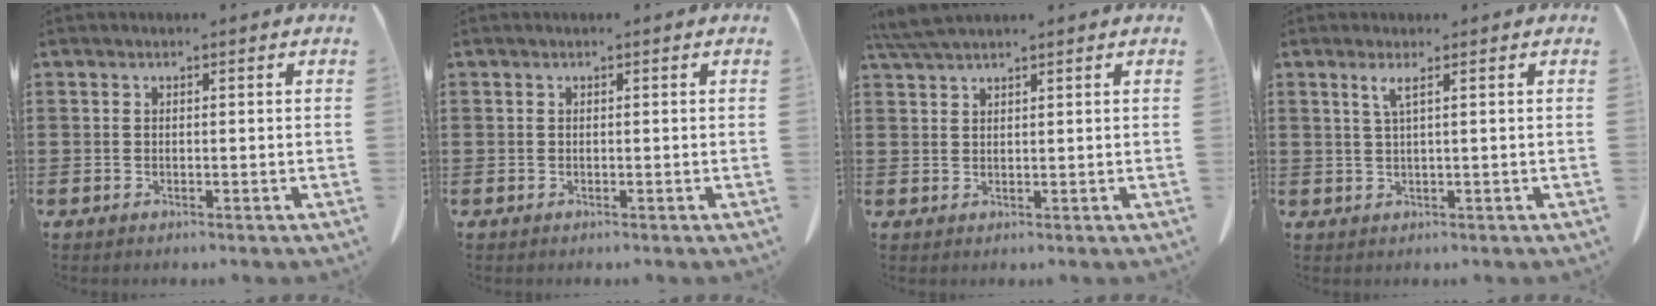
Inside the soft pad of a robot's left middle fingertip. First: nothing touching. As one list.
[{"total": 0.0}, {"total": 3.3, "force": [2.8, 0.2, 1.8], "torque": [-0.043, 0.000, 0.055]}, {"total": 2.0, "force": [0.8, -0.2, 1.8], "torque": [-0.038, -0.005, 0.014]}]